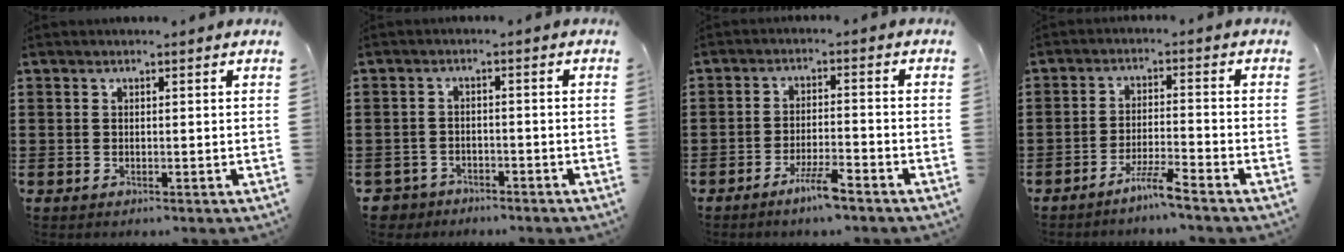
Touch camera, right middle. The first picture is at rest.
{"total": 2.8, "force": [-2.6, 0.9, -0.2], "torque": [-0.012, -0.003, -0.062]}
{"total": 4.5, "force": [-3.2, 0.5, 3.0], "torque": [-0.061, -0.001, -0.060]}
{"total": 4.4, "force": [-3.6, -0.2, 2.4], "torque": [-0.046, -0.003, -0.069]}